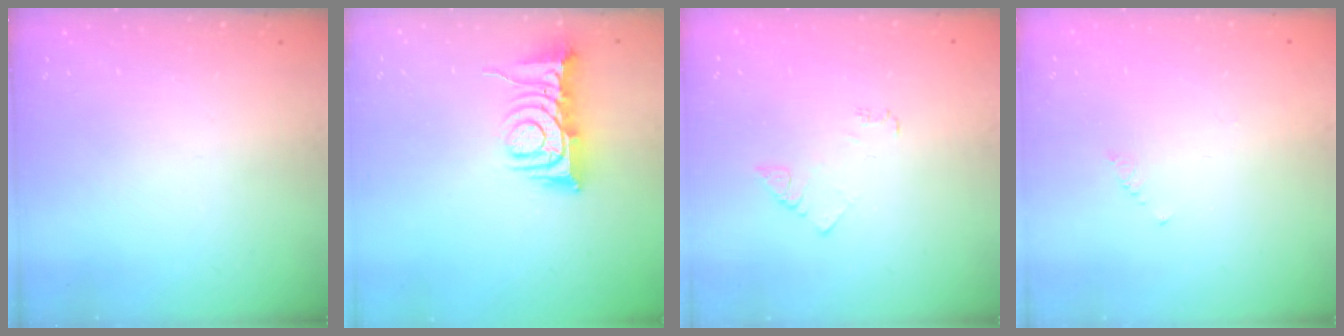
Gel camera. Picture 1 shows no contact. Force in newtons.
{"total": 8.8, "press": 8.8, "slide": 0.4}
{"total": 3.8, "press": 3.7, "slide": 0.5}
{"total": 0.7, "press": 0.6, "slide": 0.2}